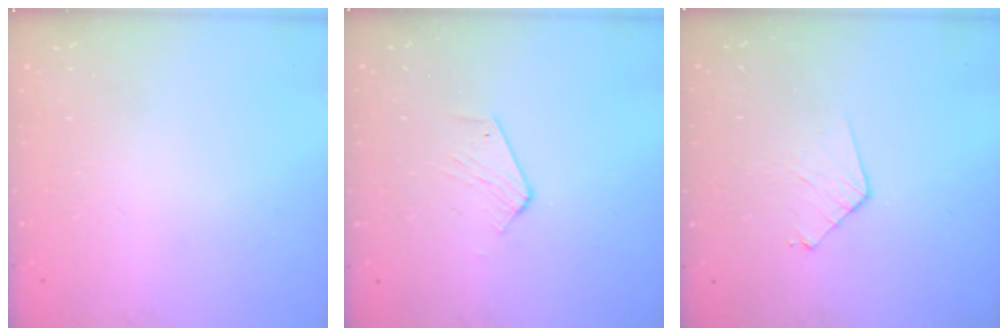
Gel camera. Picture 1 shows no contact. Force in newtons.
{"total": 2.6, "press": 2.6, "slide": 0.2}
{"total": 5.9, "press": 5.9, "slide": 0.5}